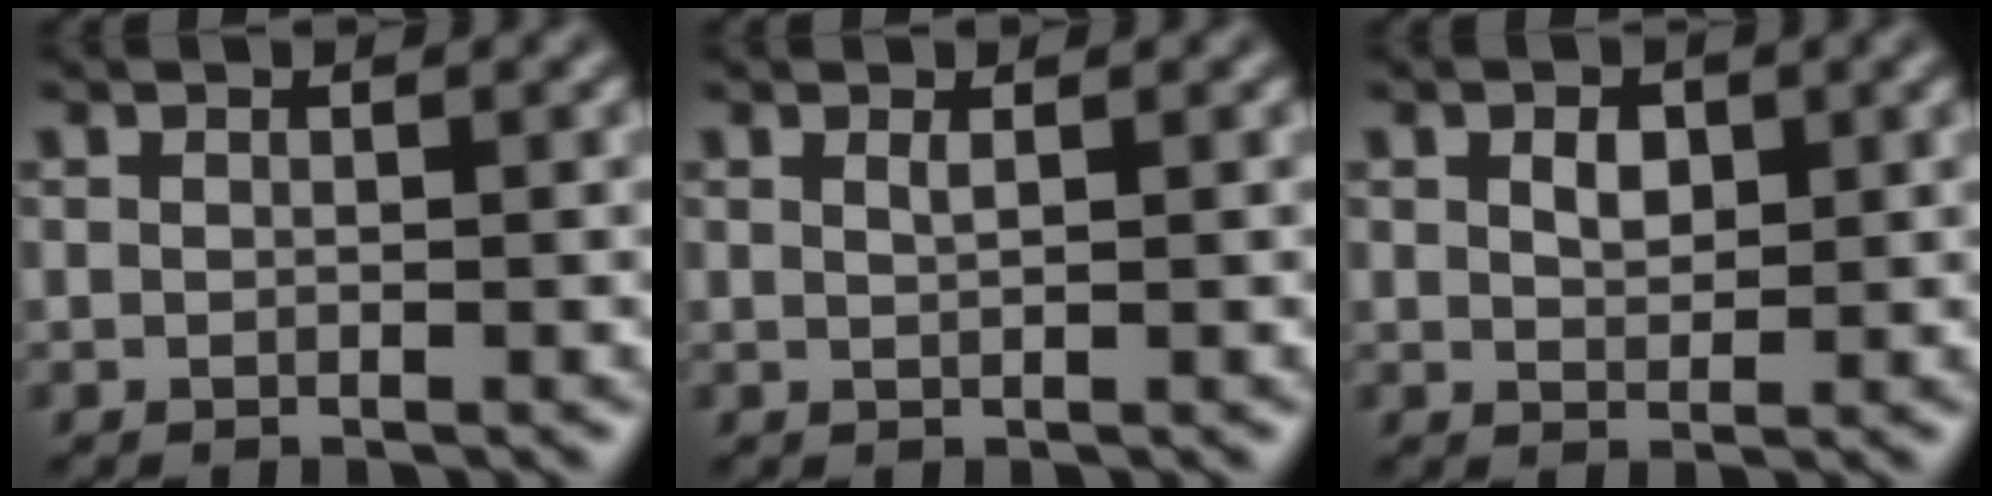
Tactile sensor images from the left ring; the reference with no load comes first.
{"total": 0.7, "force": [0.4, 0.2, 0.5], "torque": [-0.005, -0.001, 0.006]}
{"total": 1.8, "force": [0.7, 1.1, 1.1], "torque": [-0.021, 0.001, 0.012]}